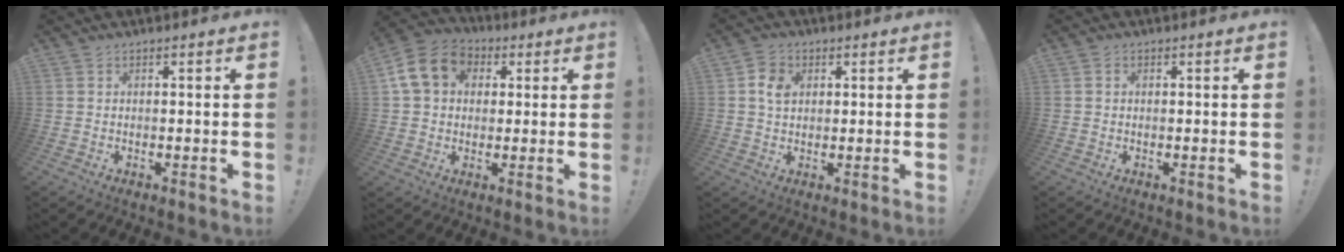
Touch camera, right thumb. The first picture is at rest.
{"total": 14.0, "force": [4.0, 11.3, 7.3], "torque": [-0.115, 0.002, 0.083]}
{"total": 5.2, "force": [1.1, 4.1, 3.0], "torque": [-0.040, 0.003, 0.019]}
{"total": 0.6, "force": [0.0, 0.5, 0.1], "torque": [-0.006, 0.005, 0.000]}